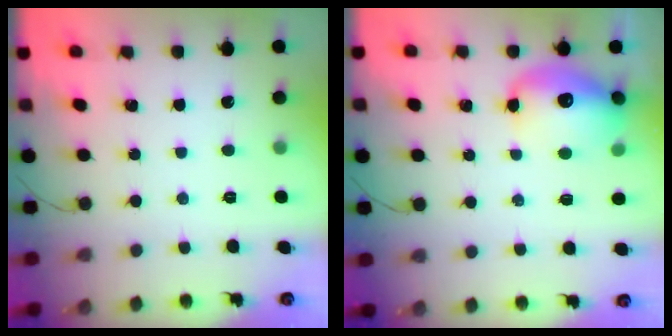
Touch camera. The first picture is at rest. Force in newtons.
{"total": 13.7, "press": 13.2, "slide": 3.8}